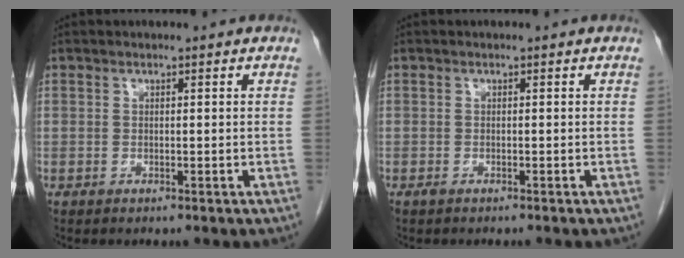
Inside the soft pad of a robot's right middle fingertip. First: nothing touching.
{"total": 0.8, "force": [-0.7, 0.2, 0.4], "torque": [-0.012, -0.002, -0.009]}